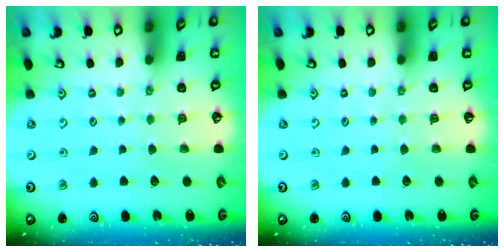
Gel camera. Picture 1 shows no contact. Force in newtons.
{"total": 0.0}